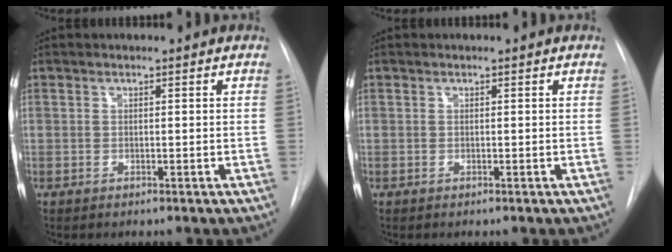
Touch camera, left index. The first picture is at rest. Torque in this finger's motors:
{"motor_torque": [0.00, 0.00, 0.00, 0.00]}